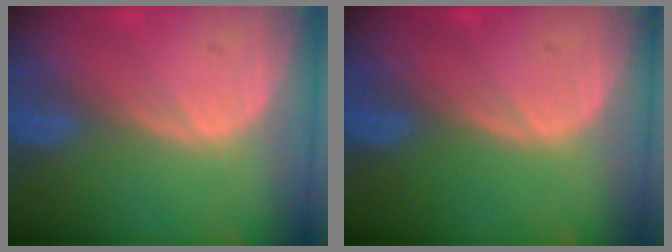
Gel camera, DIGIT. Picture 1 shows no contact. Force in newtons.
{"total": 0.0}